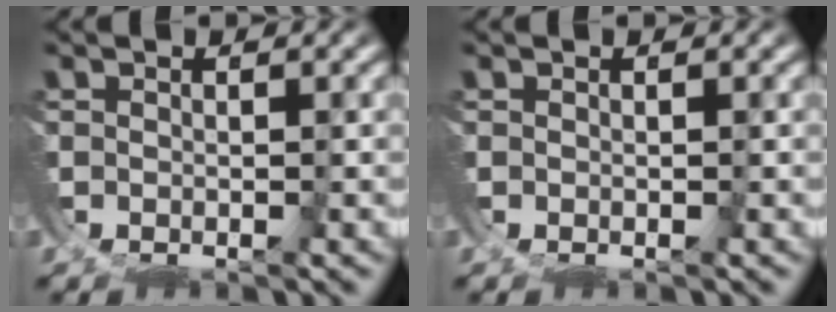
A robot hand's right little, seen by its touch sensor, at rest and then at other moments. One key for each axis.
{"total": 0.0}